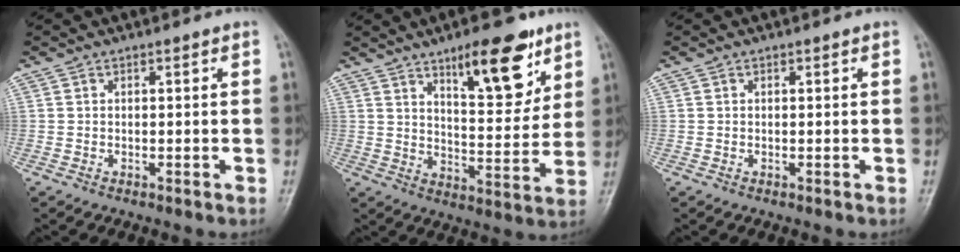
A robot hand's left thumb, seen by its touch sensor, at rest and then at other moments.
{"total": 14.0, "force": [8.4, 4.9, 10.1], "torque": [-0.113, -0.052, 0.130]}
{"total": 0.0}